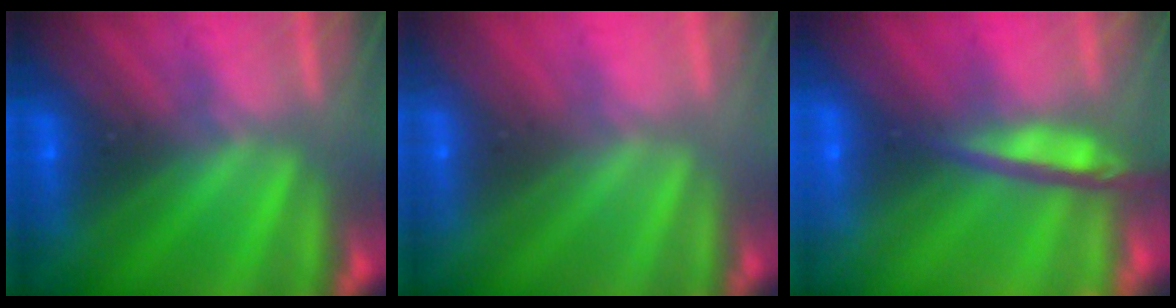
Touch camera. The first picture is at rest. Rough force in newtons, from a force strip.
{"total": 2.9}
{"total": 7.7}